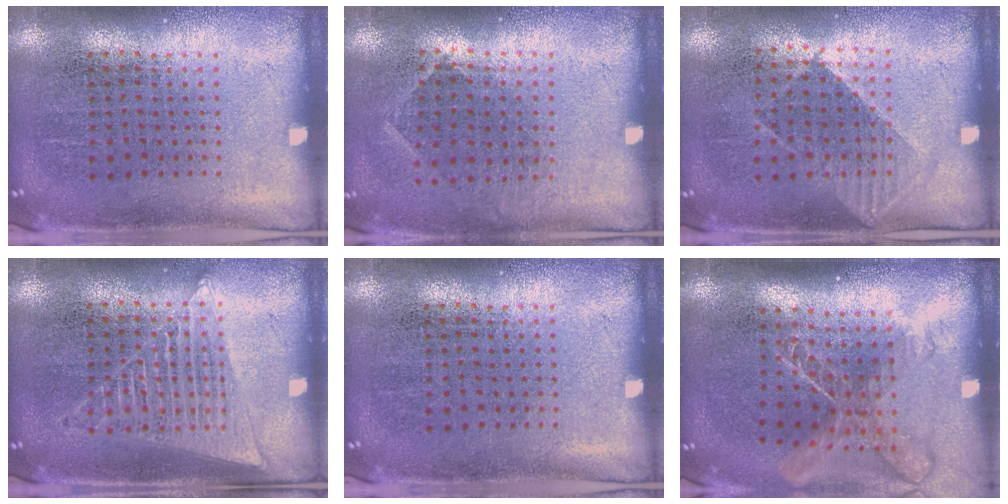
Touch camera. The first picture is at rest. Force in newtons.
{"total": 0.9, "press": 0.6, "slide": 0.6}
{"total": 1.0, "press": 0.9, "slide": 0.6}
{"total": 1.3, "press": 1.3, "slide": 0.1}
{"total": 0.0}
{"total": 1.8, "press": 1.4, "slide": 1.2}